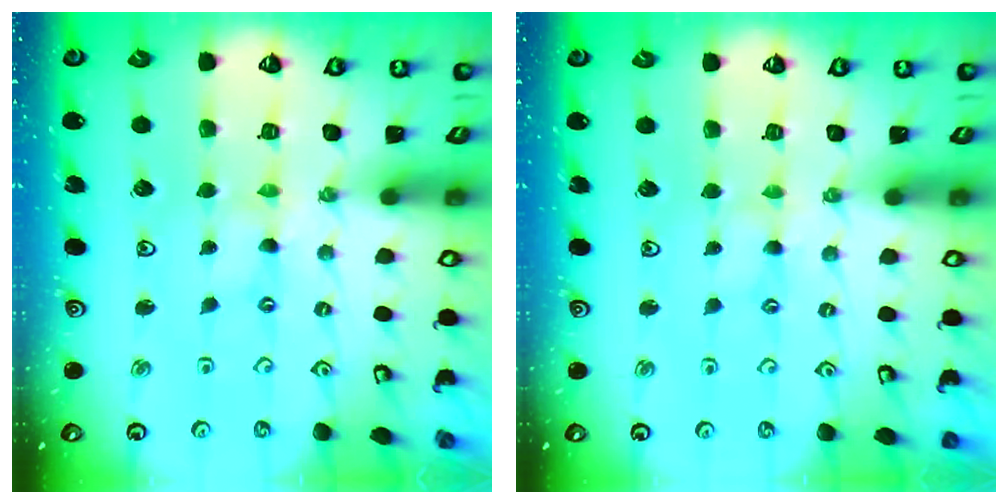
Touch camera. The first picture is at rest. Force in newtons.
{"total": 2.5, "press": 2.5, "slide": 0.4}